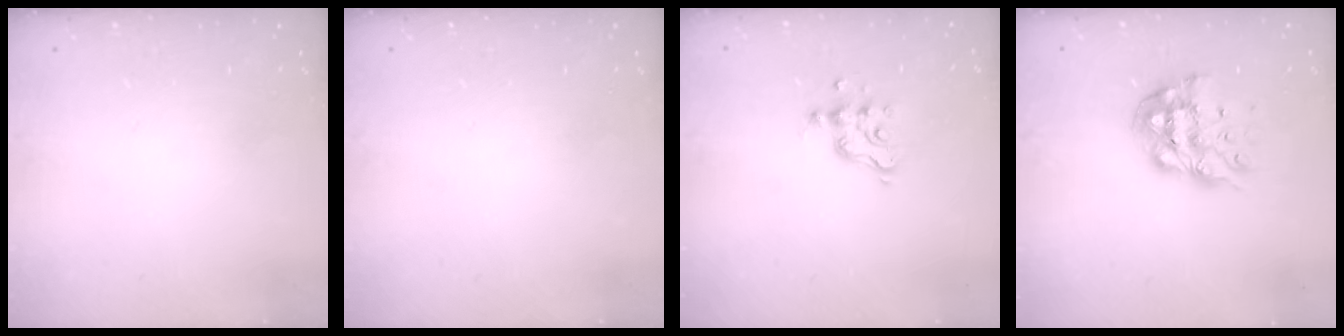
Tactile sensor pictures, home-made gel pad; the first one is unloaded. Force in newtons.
{"total": 0.0}
{"total": 7.3, "press": 7.2, "slide": 0.5}
{"total": 12.6, "press": 12.6, "slide": 0.9}